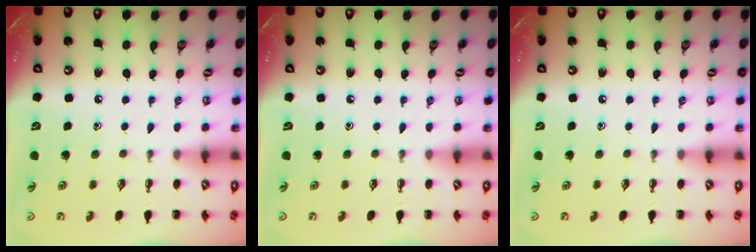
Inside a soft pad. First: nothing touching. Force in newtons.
{"total": 0.0}
{"total": 0.0}